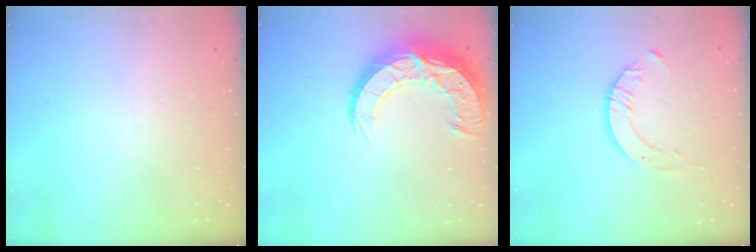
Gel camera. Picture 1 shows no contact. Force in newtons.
{"total": 16.4, "press": 16.3, "slide": 1.2}
{"total": 4.0, "press": 4.0, "slide": 0.5}